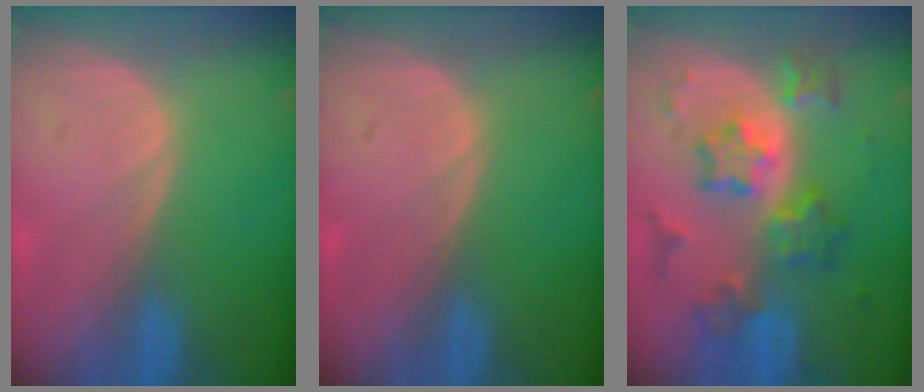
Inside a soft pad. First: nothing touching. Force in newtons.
{"total": 0.0}
{"total": 8.7, "press": 8.7, "slide": 0.6}